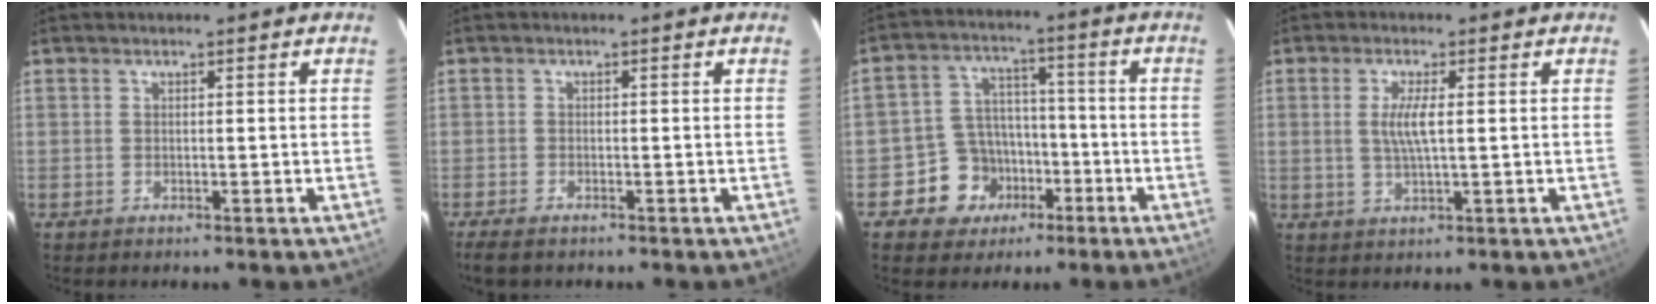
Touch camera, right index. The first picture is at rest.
{"total": 4.2, "force": [-3.3, 1.3, 2.2], "torque": [-0.055, -0.017, -0.064]}
{"total": 9.1, "force": [-4.8, 7.6, 1.8], "torque": [-0.057, 0.032, -0.071]}
{"total": 4.3, "force": [0.5, 0.6, 4.2], "torque": [-0.082, -0.004, 0.011]}